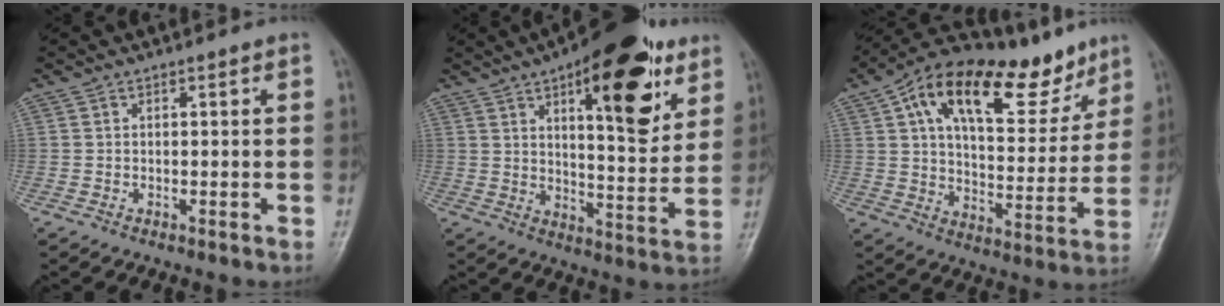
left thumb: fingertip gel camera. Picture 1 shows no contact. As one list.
[{"total": 21.5, "force": [10.4, 8.3, 16.9], "torque": [-0.199, -0.037, 0.150]}, {"total": 23.8, "force": [13.8, 10.5, 16.3], "torque": [-0.210, -0.018, 0.223]}]